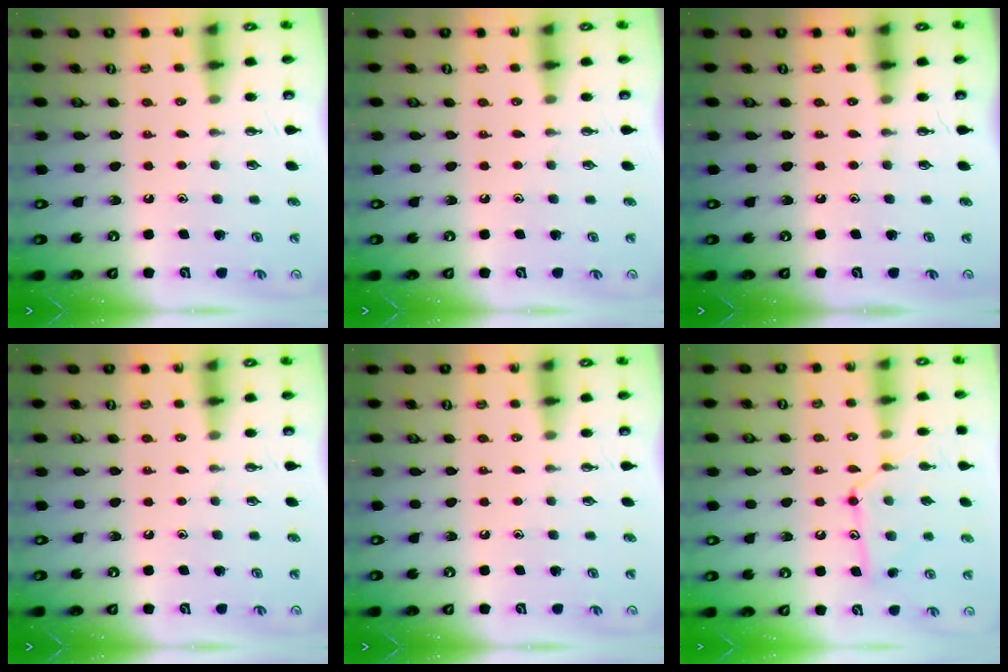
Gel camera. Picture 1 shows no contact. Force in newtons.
{"total": 0.0}
{"total": 0.0}
{"total": 0.0}
{"total": 0.0}
{"total": 12.2, "press": 12.2, "slide": 0.8}